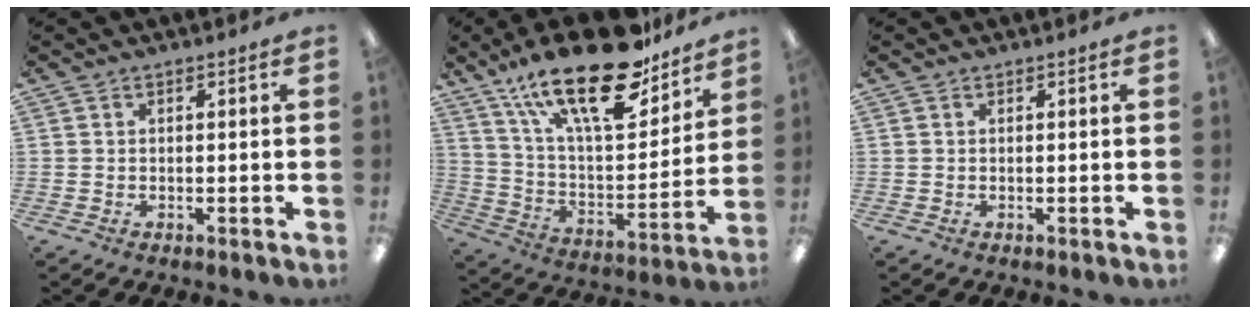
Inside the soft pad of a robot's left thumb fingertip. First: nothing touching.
{"total": 26.3, "force": [17.6, 9.8, 16.9], "torque": [-0.276, -0.100, 0.299]}
{"total": 0.0}